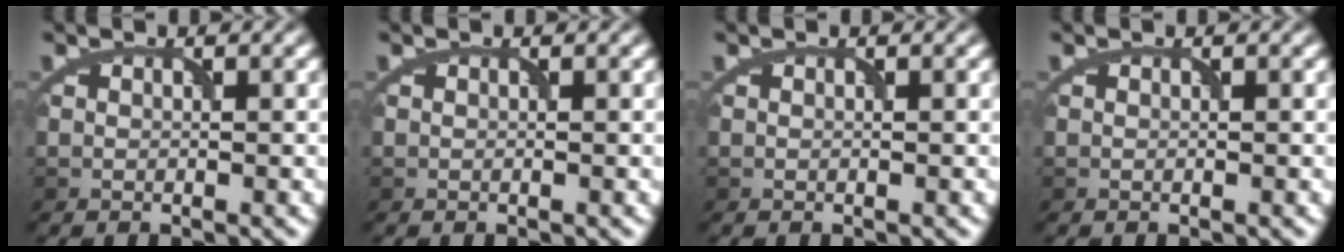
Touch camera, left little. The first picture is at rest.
{"total": 0.0}
{"total": 0.0}
{"total": 0.0}